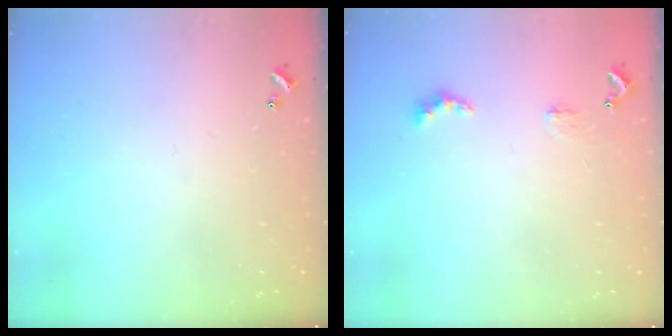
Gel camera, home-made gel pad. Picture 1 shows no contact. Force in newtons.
{"total": 2.5, "press": 2.5, "slide": 0.5}